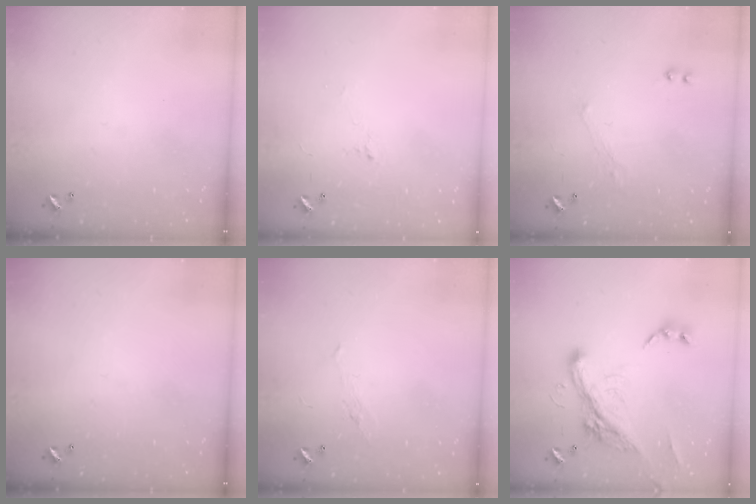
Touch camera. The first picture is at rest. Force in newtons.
{"total": 0.6, "press": 0.3, "slide": 0.5}
{"total": 1.0, "press": 0.9, "slide": 0.5}
{"total": 0.0}
{"total": 0.9, "press": 0.5, "slide": 0.7}
{"total": 8.3, "press": 8.0, "slide": 1.9}